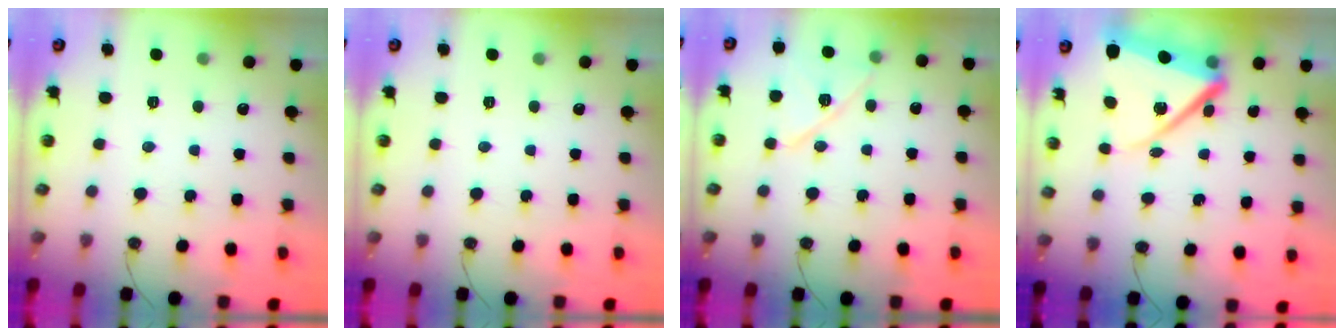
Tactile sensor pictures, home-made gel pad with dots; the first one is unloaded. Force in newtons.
{"total": 0.0}
{"total": 11.7, "press": 11.7, "slide": 1.1}
{"total": 13.1, "press": 12.9, "slide": 1.8}